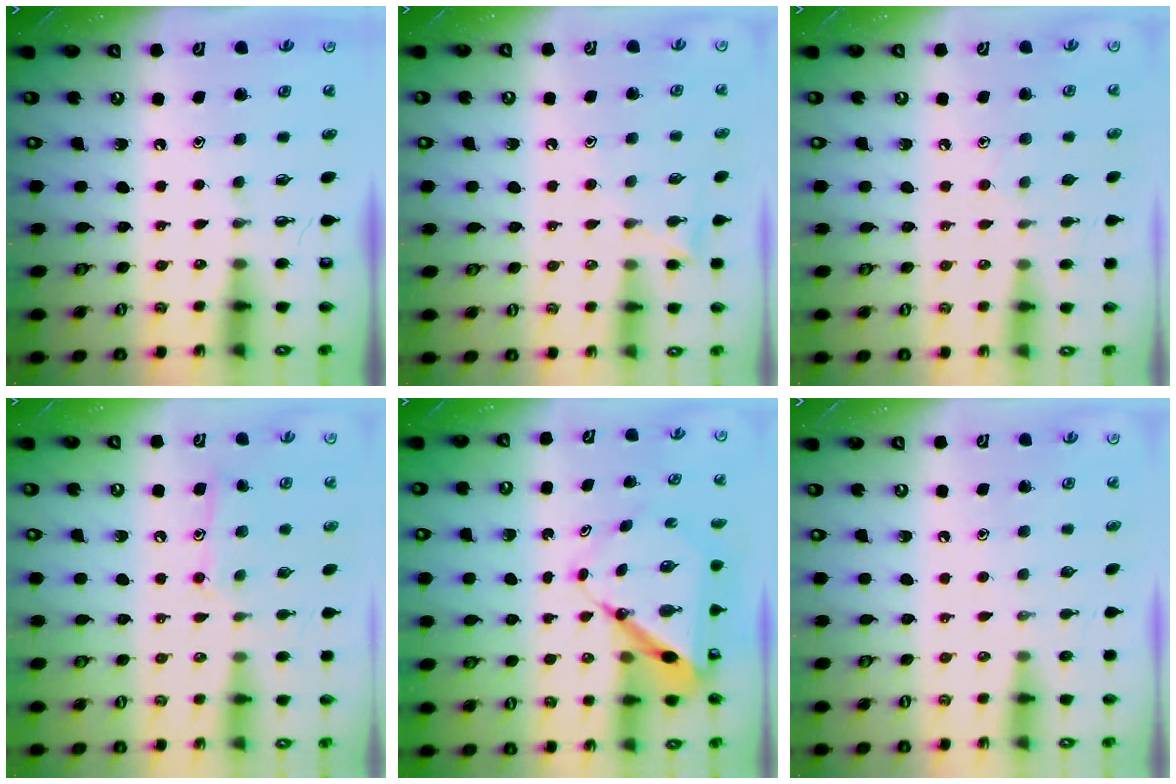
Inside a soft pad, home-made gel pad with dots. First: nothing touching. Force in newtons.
{"total": 6.1, "press": 6.1, "slide": 0.5}
{"total": 5.7, "press": 5.7, "slide": 0.4}
{"total": 8.9, "press": 8.8, "slide": 0.6}
{"total": 8.4, "press": 8.4, "slide": 0.6}
{"total": 0.0}